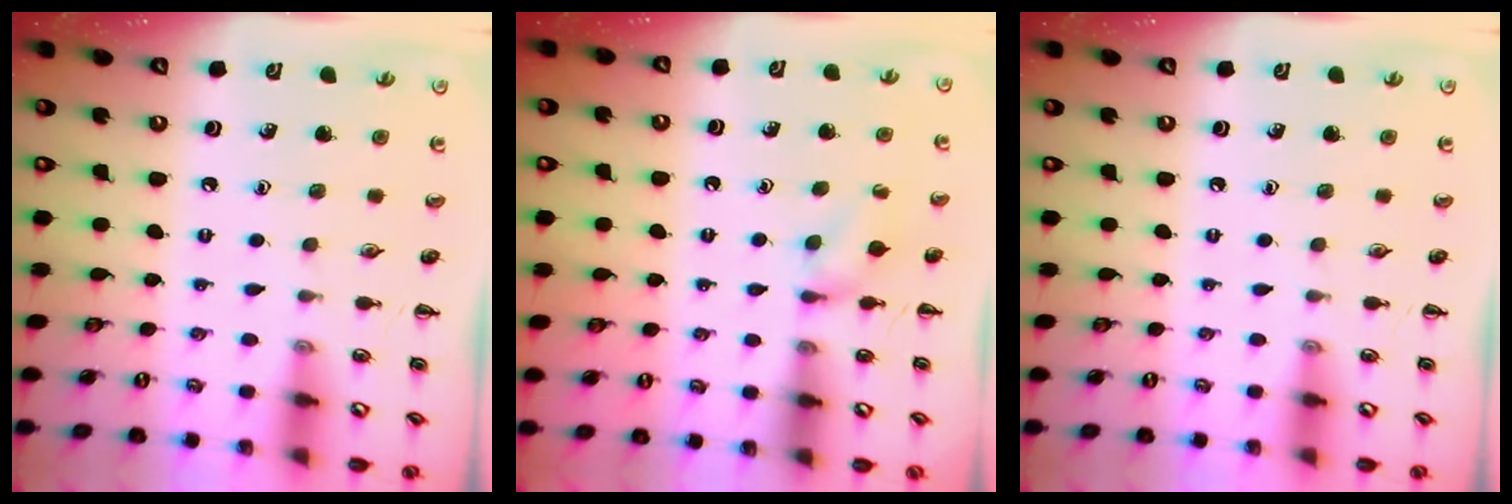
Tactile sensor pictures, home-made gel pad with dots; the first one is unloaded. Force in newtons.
{"total": 6.0, "press": 5.7, "slide": 2.0}
{"total": 0.0}